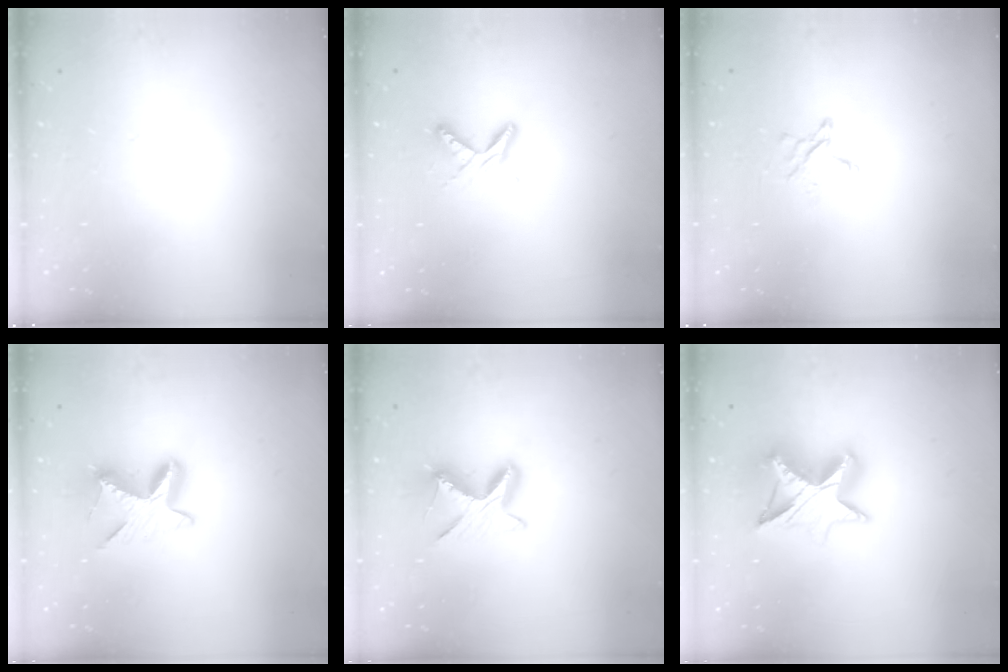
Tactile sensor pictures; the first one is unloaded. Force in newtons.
{"total": 6.0, "press": 6.0, "slide": 0.7}
{"total": 3.6, "press": 3.6, "slide": 0.3}
{"total": 9.2, "press": 9.2, "slide": 0.3}
{"total": 8.7, "press": 8.7, "slide": 0.6}
{"total": 12.1, "press": 12.0, "slide": 0.9}